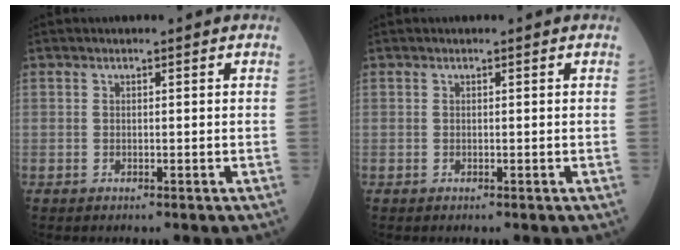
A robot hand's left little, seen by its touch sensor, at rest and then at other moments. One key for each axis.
{"total": 0.0}